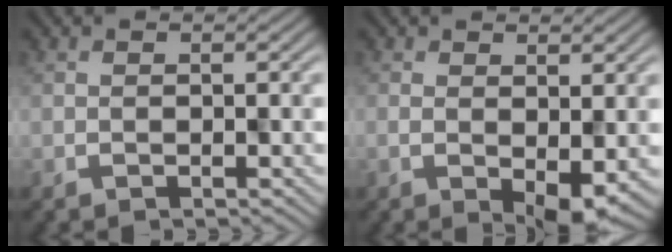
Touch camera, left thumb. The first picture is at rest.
{"total": 4.7, "force": [-1.2, 1.6, 4.3], "torque": [-0.064, -0.008, -0.004]}